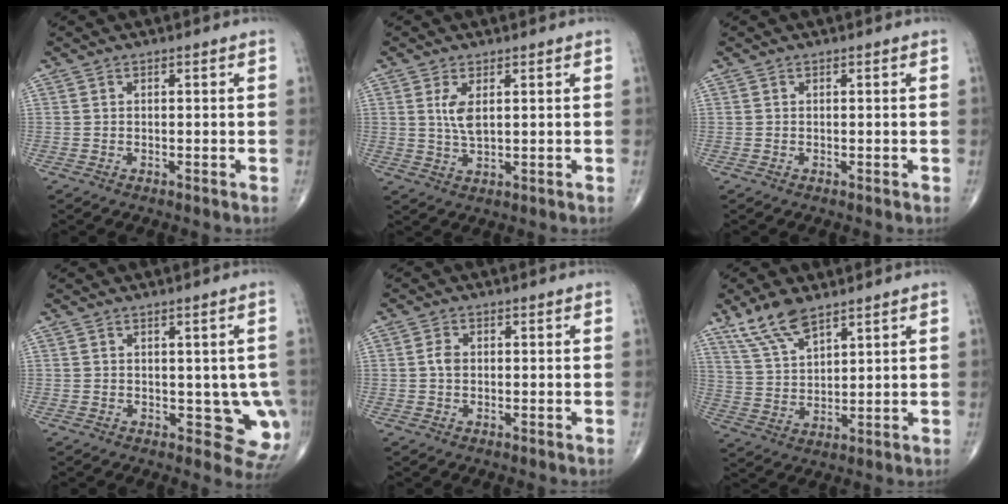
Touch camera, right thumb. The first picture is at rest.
{"total": 4.0, "force": [1.2, 1.6, 3.5], "torque": [-0.070, -0.008, 0.029]}
{"total": 0.0}
{"total": 6.7, "force": [-0.4, 3.8, 5.5], "torque": [-0.019, -0.005, 0.001]}
{"total": 2.0, "force": [0.1, 1.5, 1.4], "torque": [-0.024, 0.004, -0.001]}
{"total": 9.0, "force": [6.5, 3.3, 5.3], "torque": [-0.099, -0.024, 0.135]}